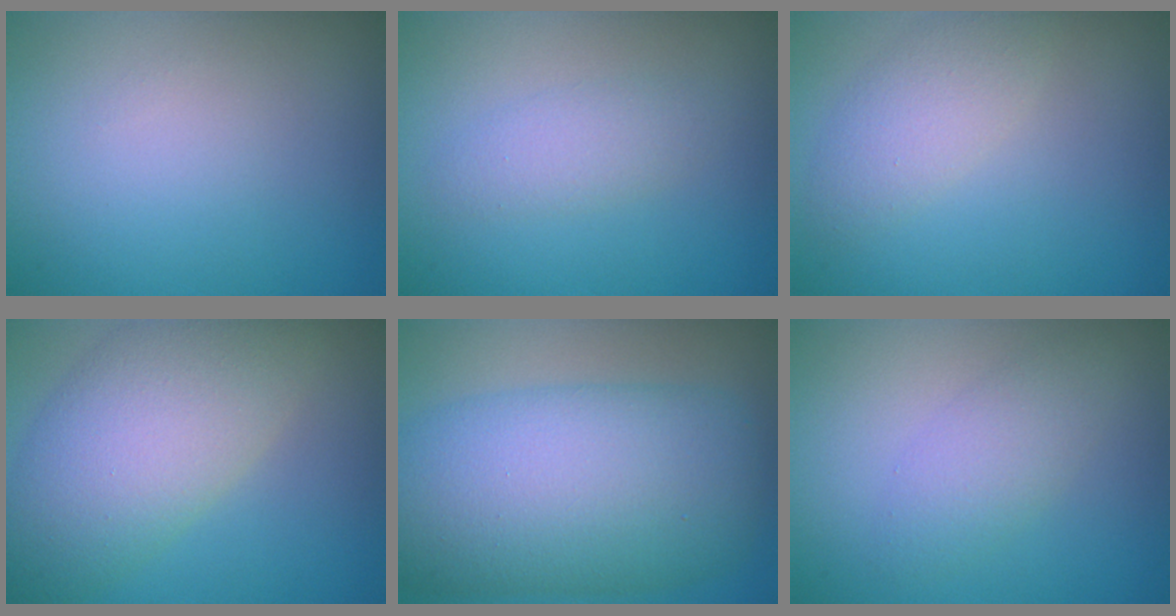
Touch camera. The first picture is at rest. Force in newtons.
{"total": 1.8, "press": 1.8, "slide": 0.1}
{"total": 2.7, "press": 2.7, "slide": 0.1}
{"total": 8.3, "press": 8.2, "slide": 0.8}
{"total": 11.8, "press": 11.8, "slide": 0.2}
{"total": 2.5, "press": 2.5, "slide": 0.0}